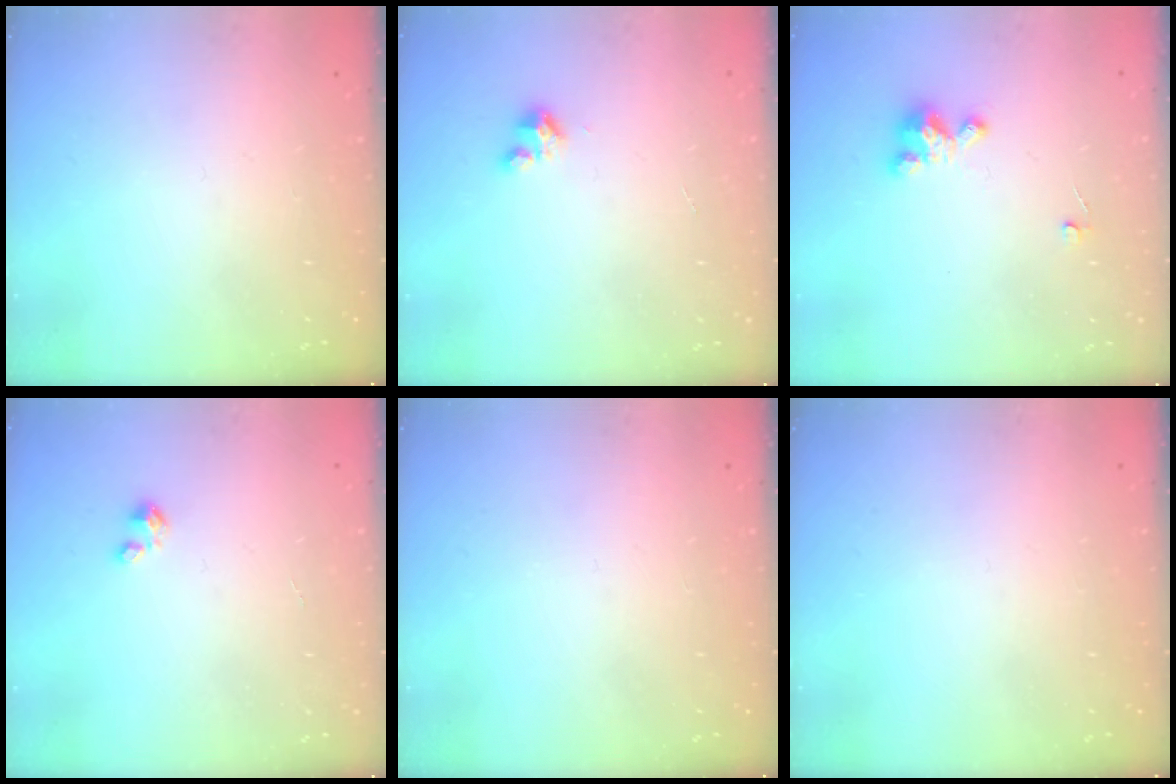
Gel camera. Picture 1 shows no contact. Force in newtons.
{"total": 3.1, "press": 3.1, "slide": 0.3}
{"total": 3.4, "press": 3.4, "slide": 0.1}
{"total": 0.0}
{"total": 0.0}
{"total": 0.0}